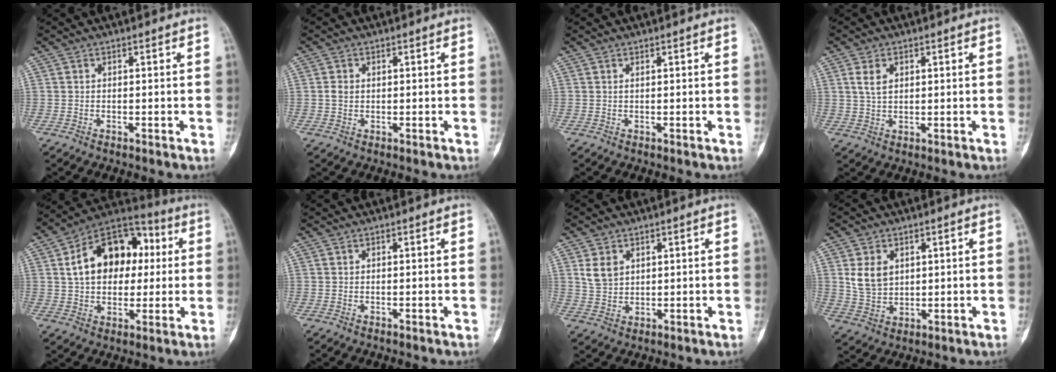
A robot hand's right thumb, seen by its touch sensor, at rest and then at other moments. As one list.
[{"total": 1.7, "force": [0.1, 1.4, 1.0], "torque": [-0.018, 0.002, 0.004]}, {"total": 0.0}, {"total": 3.9, "force": [1.4, 2.5, 2.8], "torque": [-0.049, -0.001, 0.031]}, {"total": 18.1, "force": [3.4, 12.3, 12.9], "torque": [-0.169, 0.024, 0.050]}, {"total": 0.0}, {"total": 4.6, "force": [1.8, 3.4, 2.4], "torque": [-0.036, -0.008, 0.043]}, {"total": 6.6, "force": [2.0, 5.0, 3.9], "torque": [-0.055, -0.011, 0.048]}]